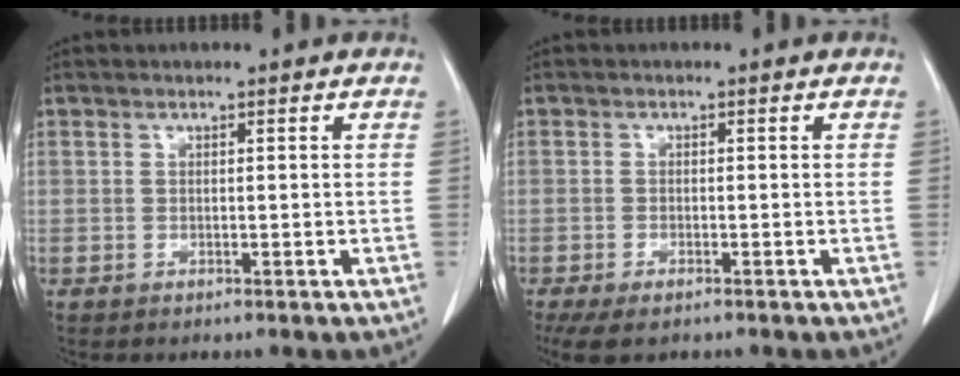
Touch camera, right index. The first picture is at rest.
{"total": 5.1, "force": [-3.6, 1.9, 3.0], "torque": [-0.054, -0.012, -0.059]}